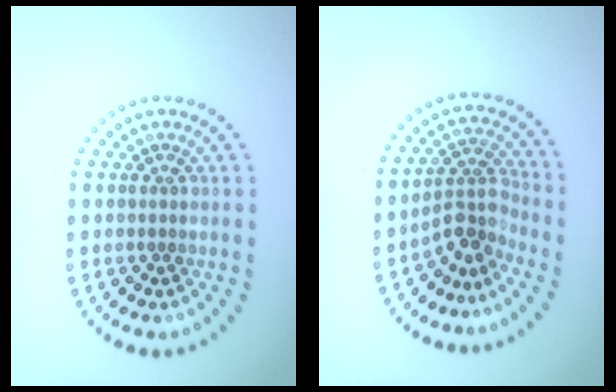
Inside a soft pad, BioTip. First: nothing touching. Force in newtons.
{"total": 3.2, "press": 2.2, "slide": 2.4}